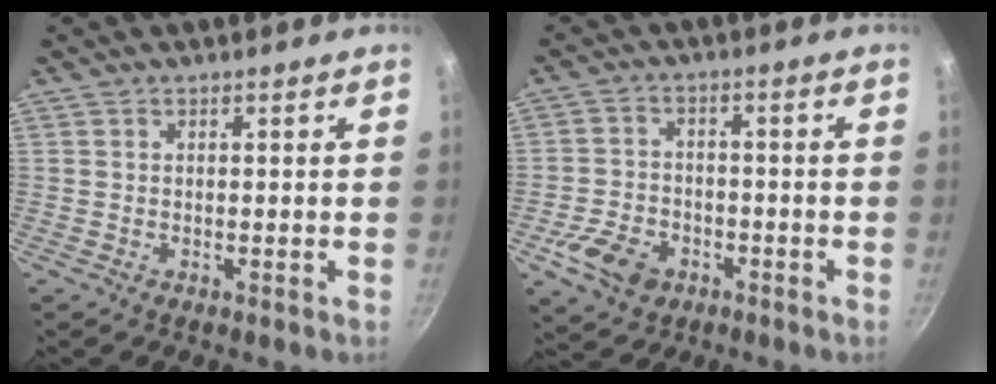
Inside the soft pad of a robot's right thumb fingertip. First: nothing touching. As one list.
[{"total": 8.8, "force": [-4.0, 6.3, 4.6], "torque": [-0.077, 0.024, -0.069]}]